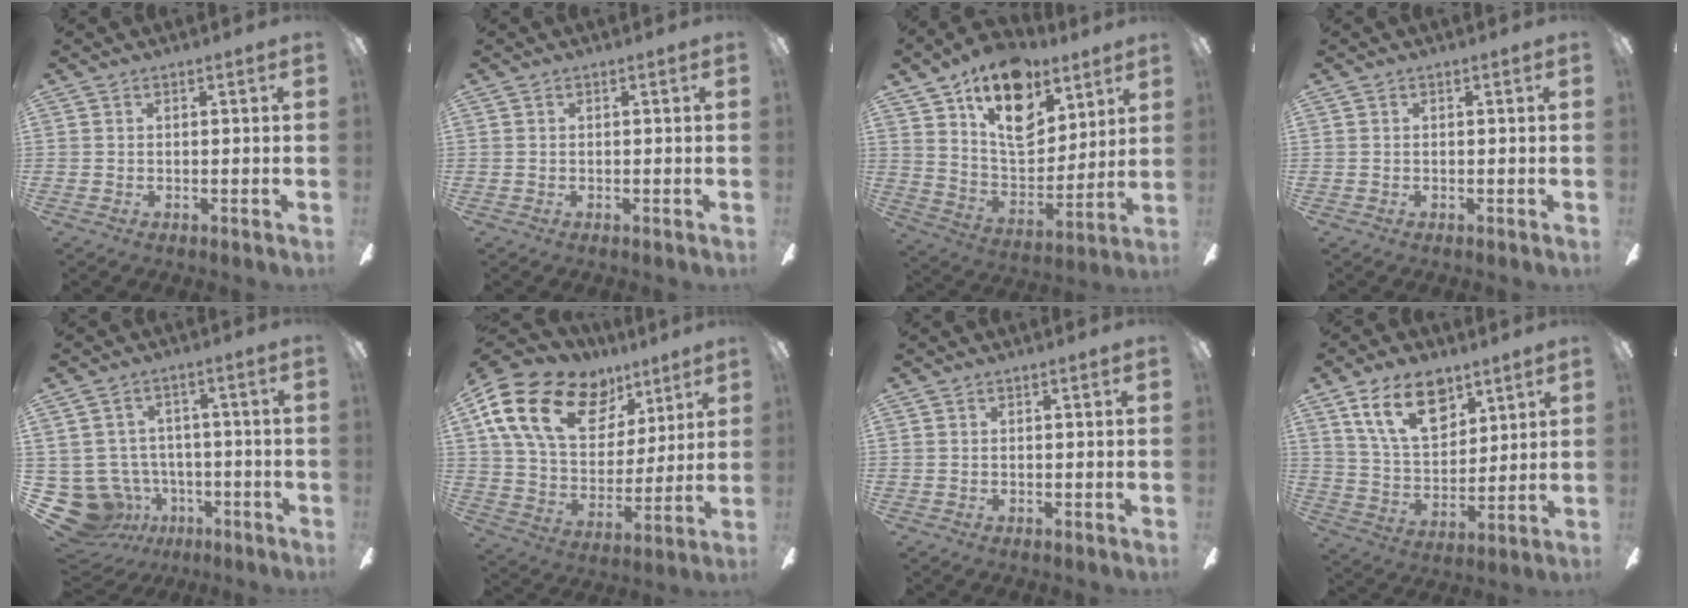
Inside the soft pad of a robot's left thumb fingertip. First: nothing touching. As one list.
[{"total": 0.0}, {"total": 18.9, "force": [11.6, 10.9, 10.1], "torque": [-0.156, -0.065, 0.208]}, {"total": 0.0}, {"total": 11.1, "force": [-4.3, 9.6, 3.7], "torque": [-0.118, 0.026, -0.065]}, {"total": 22.2, "force": [11.4, 13.9, 13.0], "torque": [-0.246, -0.043, 0.207]}, {"total": 0.0}, {"total": 15.7, "force": [9.2, 8.9, 9.0], "torque": [-0.151, -0.026, 0.168]}]